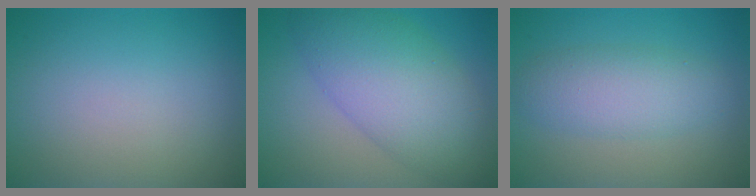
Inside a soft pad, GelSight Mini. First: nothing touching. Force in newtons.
{"total": 8.2, "press": 8.2, "slide": 0.2}
{"total": 4.2, "press": 4.2, "slide": 0.0}